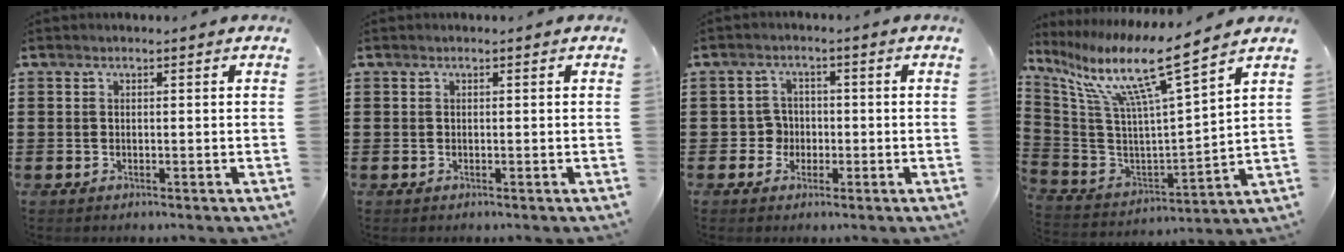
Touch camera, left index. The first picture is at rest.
{"total": 0.0}
{"total": 3.2, "force": [-0.7, 2.9, 0.9], "torque": [-0.029, 0.004, -0.018]}
{"total": 13.1, "force": [8.7, 0.6, 9.8], "torque": [-0.210, -0.065, 0.133]}